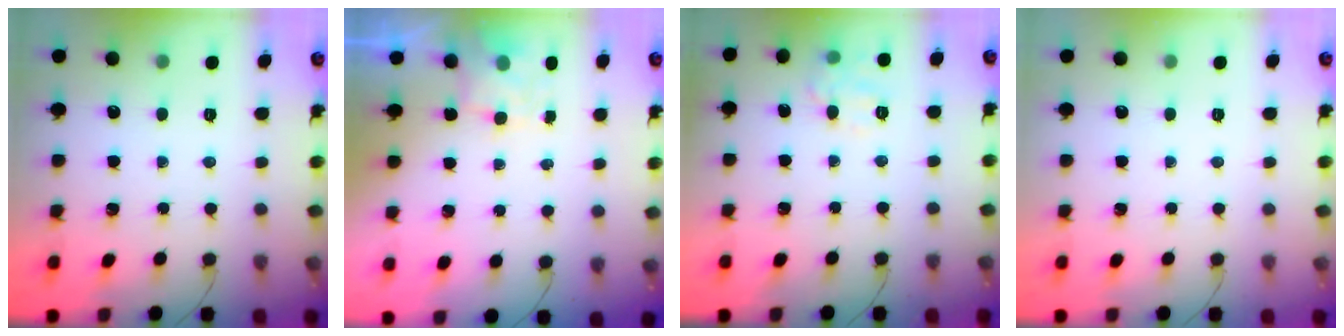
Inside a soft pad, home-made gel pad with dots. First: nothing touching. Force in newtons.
{"total": 3.6, "press": 3.5, "slide": 0.9}
{"total": 8.3, "press": 8.2, "slide": 0.6}
{"total": 0.0}